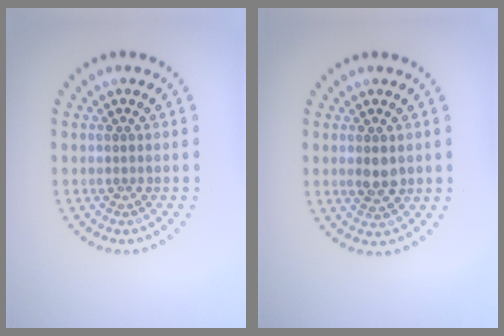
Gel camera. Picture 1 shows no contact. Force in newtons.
{"total": 2.0, "press": 2.0, "slide": 0.3}